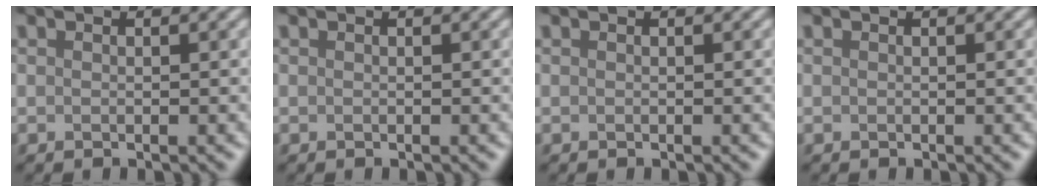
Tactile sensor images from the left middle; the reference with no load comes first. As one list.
[{"total": 0.0}, {"total": 0.0}, {"total": 0.0}]